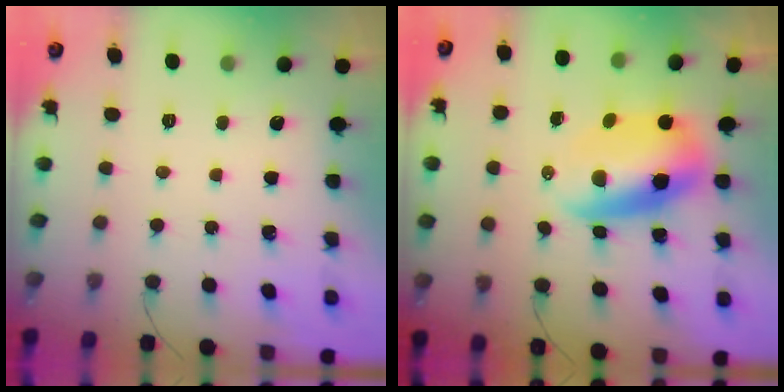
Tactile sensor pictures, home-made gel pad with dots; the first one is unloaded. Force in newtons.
{"total": 9.5, "press": 9.3, "slide": 2.3}